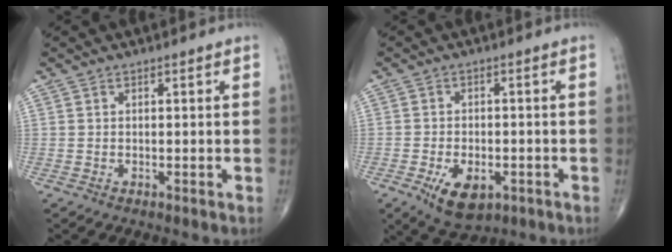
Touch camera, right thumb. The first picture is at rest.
{"total": 8.0, "force": [-3.3, 4.6, 5.6], "torque": [-0.083, 0.006, -0.044]}